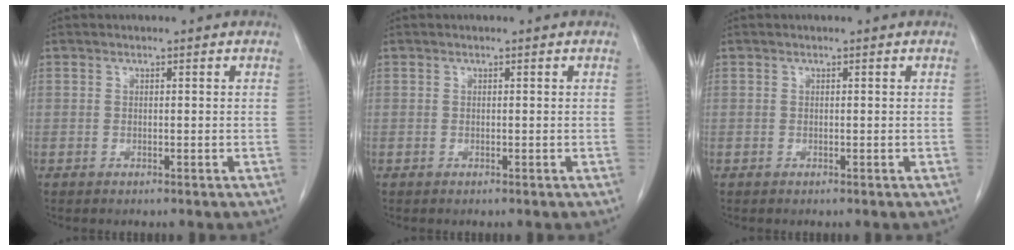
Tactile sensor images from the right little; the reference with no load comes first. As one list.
[{"total": 0.0}, {"total": 0.0}]